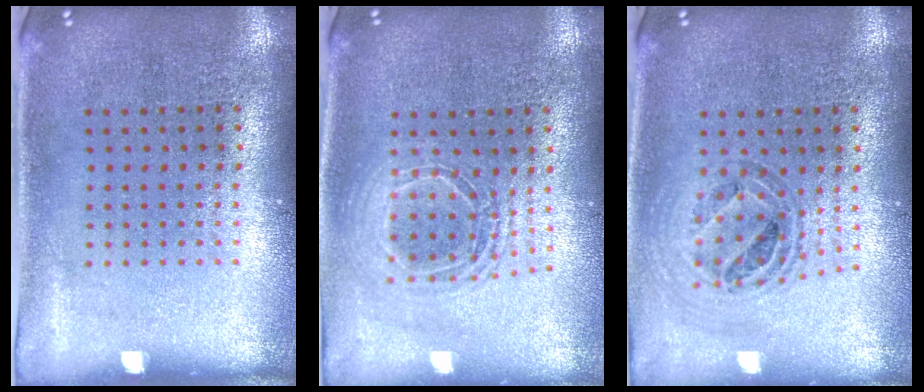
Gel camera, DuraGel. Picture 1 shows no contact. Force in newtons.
{"total": 1.6, "press": 1.4, "slide": 0.9}
{"total": 0.9, "press": 0.9, "slide": 0.1}